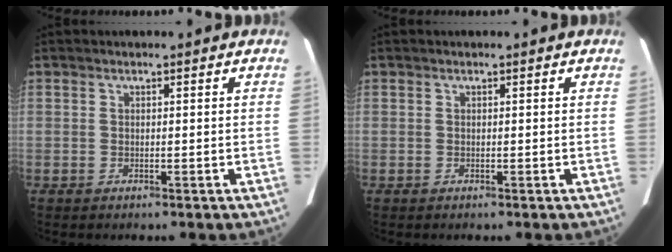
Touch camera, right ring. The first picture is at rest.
{"total": 0.0}